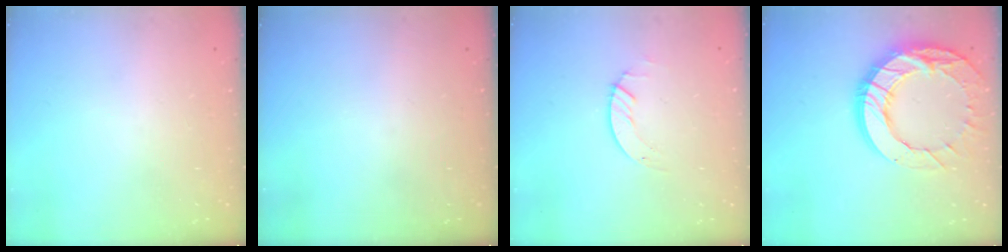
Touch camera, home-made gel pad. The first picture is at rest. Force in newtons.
{"total": 0.0}
{"total": 1.4, "press": 1.4, "slide": 0.2}
{"total": 20.9, "press": 20.8, "slide": 1.9}